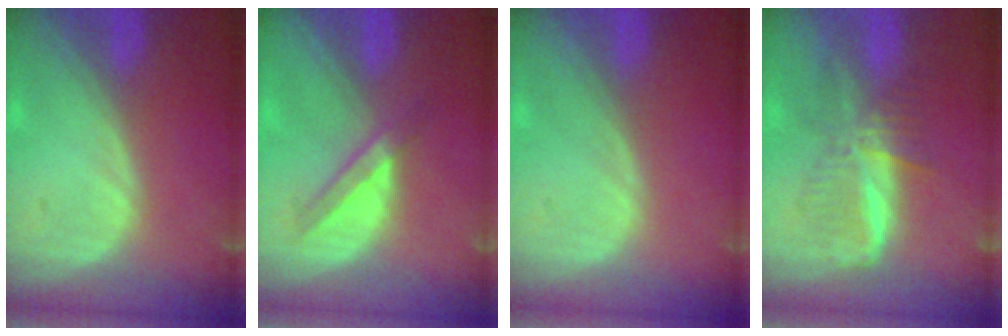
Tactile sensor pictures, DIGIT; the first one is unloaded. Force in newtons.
{"total": 3.6, "press": 3.4, "slide": 1.1}
{"total": 0.0}
{"total": 5.9, "press": 5.8, "slide": 0.8}